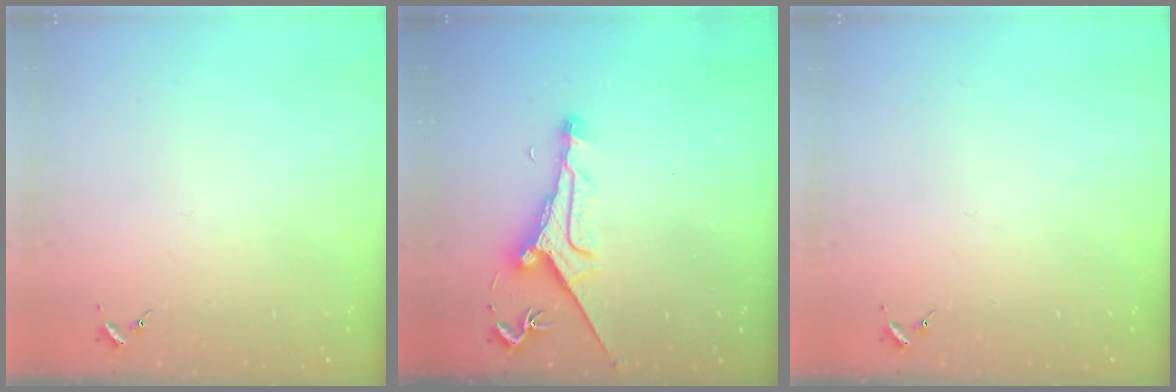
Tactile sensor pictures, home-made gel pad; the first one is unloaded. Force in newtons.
{"total": 10.2, "press": 10.1, "slide": 0.8}
{"total": 0.0}